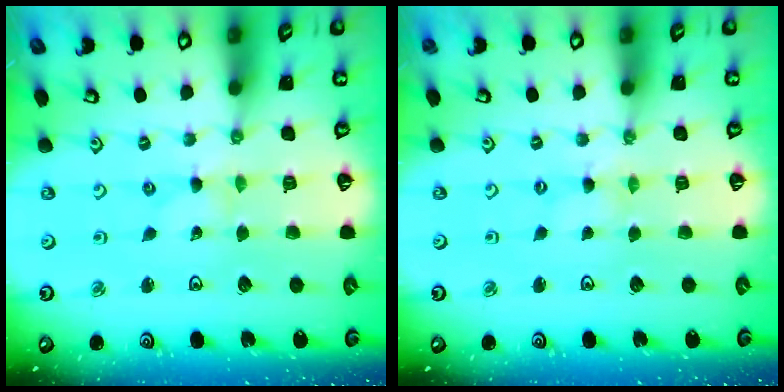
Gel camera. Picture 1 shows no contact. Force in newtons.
{"total": 0.0}